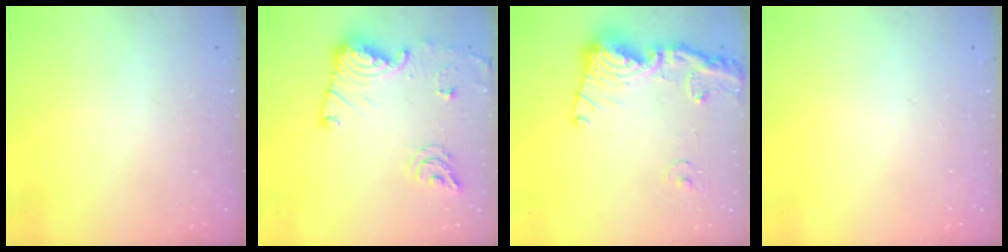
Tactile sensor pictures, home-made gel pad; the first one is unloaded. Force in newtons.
{"total": 15.1, "press": 15.0, "slide": 1.5}
{"total": 17.6, "press": 17.5, "slide": 2.0}
{"total": 0.0}